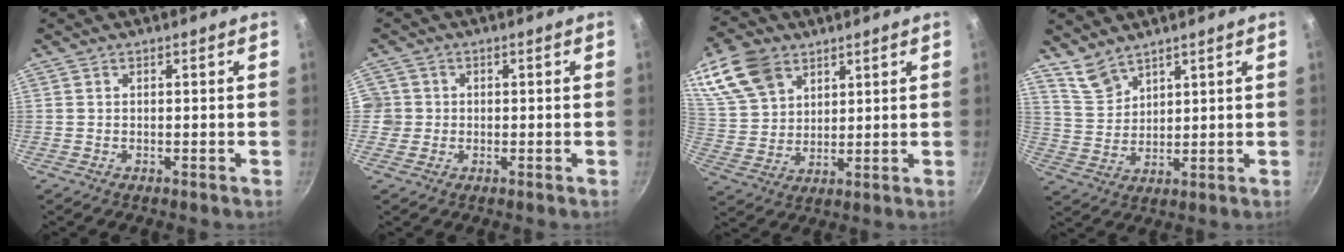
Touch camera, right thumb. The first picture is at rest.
{"total": 3.2, "force": [-0.1, 3.2, 0.5], "torque": [0.012, 0.009, -0.006]}
{"total": 13.5, "force": [7.4, 9.2, 6.6], "torque": [-0.119, -0.015, 0.150]}
{"total": 5.7, "force": [4.9, 2.3, 1.7], "torque": [-0.027, -0.025, 0.110]}